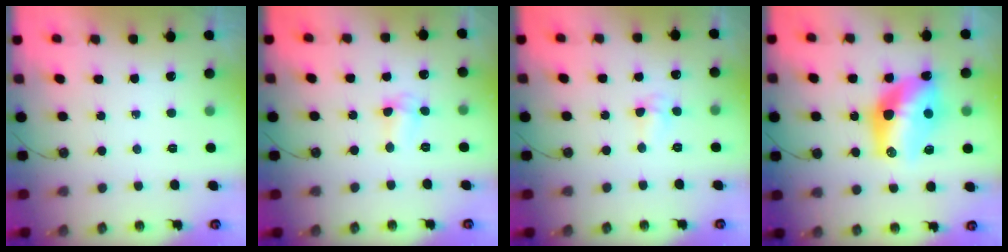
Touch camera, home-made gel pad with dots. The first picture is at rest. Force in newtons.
{"total": 3.0, "press": 2.9, "slide": 0.5}
{"total": 4.6, "press": 4.6, "slide": 0.5}
{"total": 15.6, "press": 15.0, "slide": 4.3}